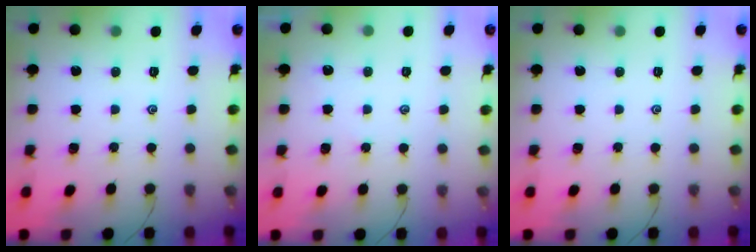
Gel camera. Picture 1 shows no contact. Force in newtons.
{"total": 1.7, "press": 1.6, "slide": 0.4}
{"total": 0.0}